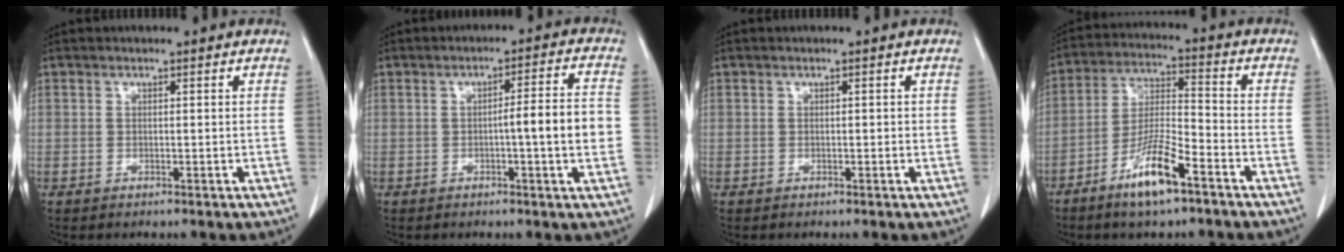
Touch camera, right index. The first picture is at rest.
{"total": 7.3, "force": [-1.0, -0.1, 7.2], "torque": [-0.100, 0.010, -0.015]}
{"total": 0.6, "force": [0.0, 0.2, 0.5], "torque": [-0.006, 0.001, 0.002]}
{"total": 10.2, "force": [-6.2, 1.4, 8.0], "torque": [-0.160, -0.013, -0.119]}